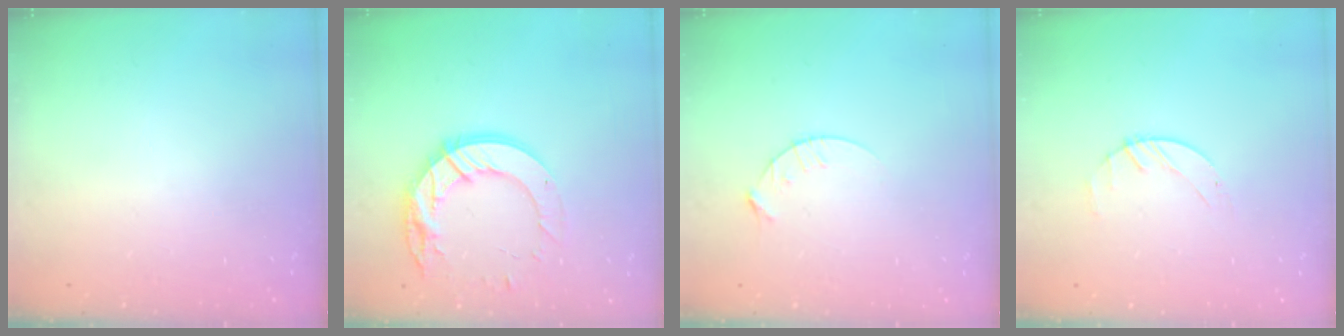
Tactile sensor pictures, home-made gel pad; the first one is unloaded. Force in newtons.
{"total": 16.4, "press": 16.4, "slide": 1.4}
{"total": 4.8, "press": 4.8, "slide": 0.6}
{"total": 1.4, "press": 1.3, "slide": 0.2}